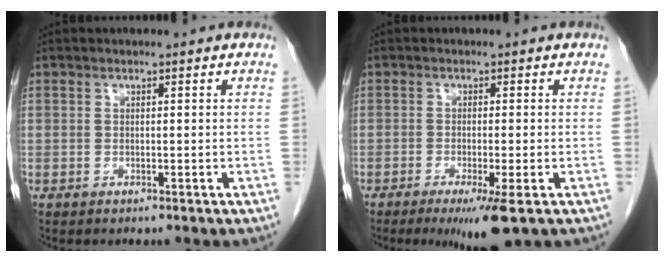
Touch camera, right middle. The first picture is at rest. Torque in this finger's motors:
{"motor_torque": [0.75, -0.73, 0.14, 0.06]}